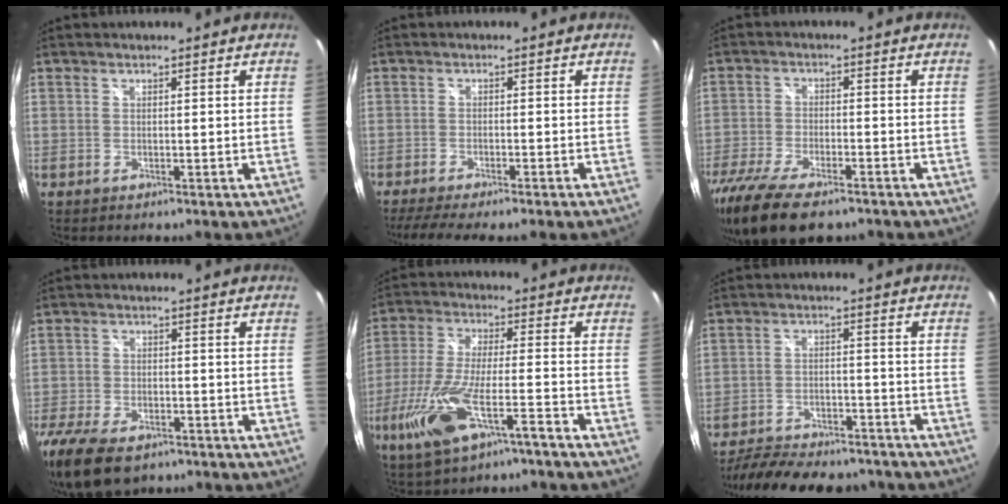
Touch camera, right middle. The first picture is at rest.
{"total": 7.3, "force": [-6.2, -0.5, 3.8], "torque": [-0.087, -0.020, -0.098]}
{"total": 17.1, "force": [-12.5, 6.1, 9.9], "torque": [-0.224, -0.053, -0.215]}
{"total": 15.5, "force": [-10.7, 7.6, 8.3], "torque": [-0.216, -0.043, -0.186]}
{"total": 14.7, "force": [-8.5, 3.3, 11.5], "torque": [-0.253, -0.029, -0.158]}
{"total": 19.0, "force": [-16.2, 6.2, 7.9], "torque": [-0.167, -0.008, -0.222]}